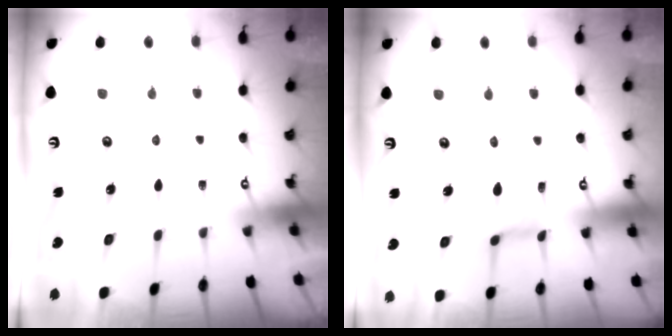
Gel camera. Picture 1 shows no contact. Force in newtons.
{"total": 7.8, "press": 7.8, "slide": 0.5}